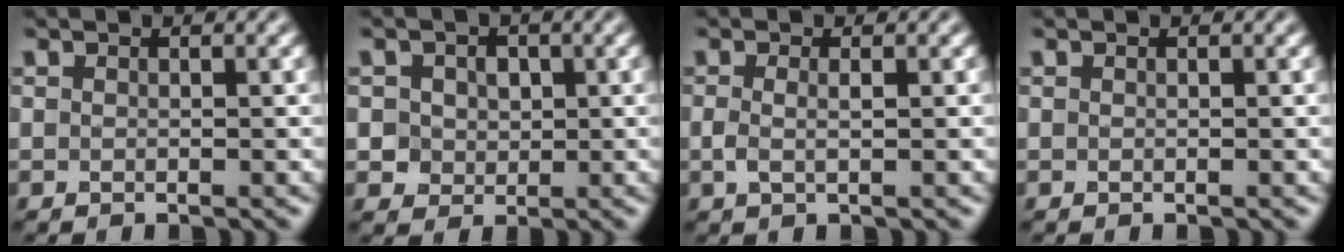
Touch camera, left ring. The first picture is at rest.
{"total": 3.1, "force": [0.6, 2.8, 1.4], "torque": [-0.018, 0.008, 0.008]}
{"total": 1.2, "force": [0.0, 0.3, 1.2], "torque": [-0.027, -0.001, -0.002]}
{"total": 0.0}